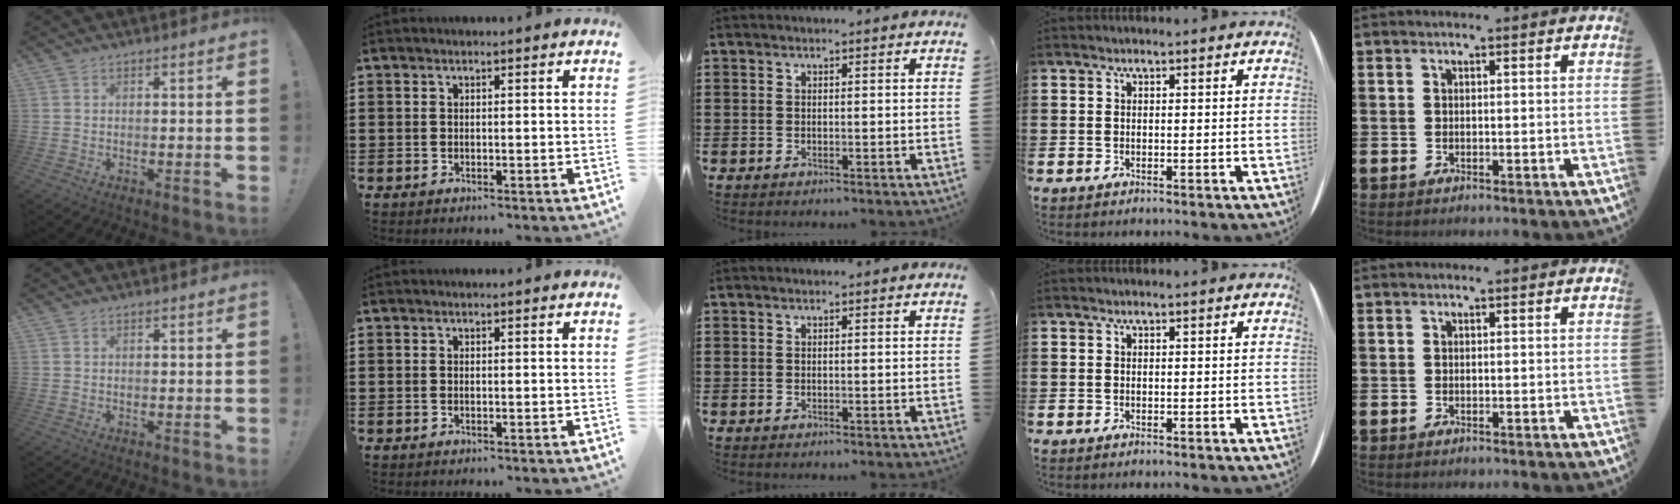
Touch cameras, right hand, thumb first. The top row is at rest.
{}